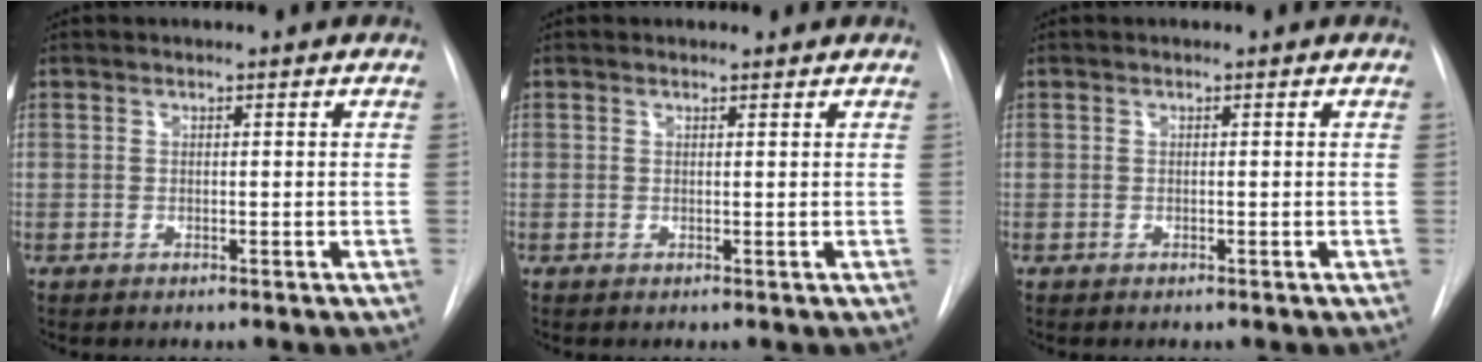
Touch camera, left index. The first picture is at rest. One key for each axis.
{"total": 0.5, "fx": 0.5, "fy": 0.1, "fz": 0.0, "tx": -0.007, "ty": -0.002, "tz": 0.006}
{"total": 0.0}